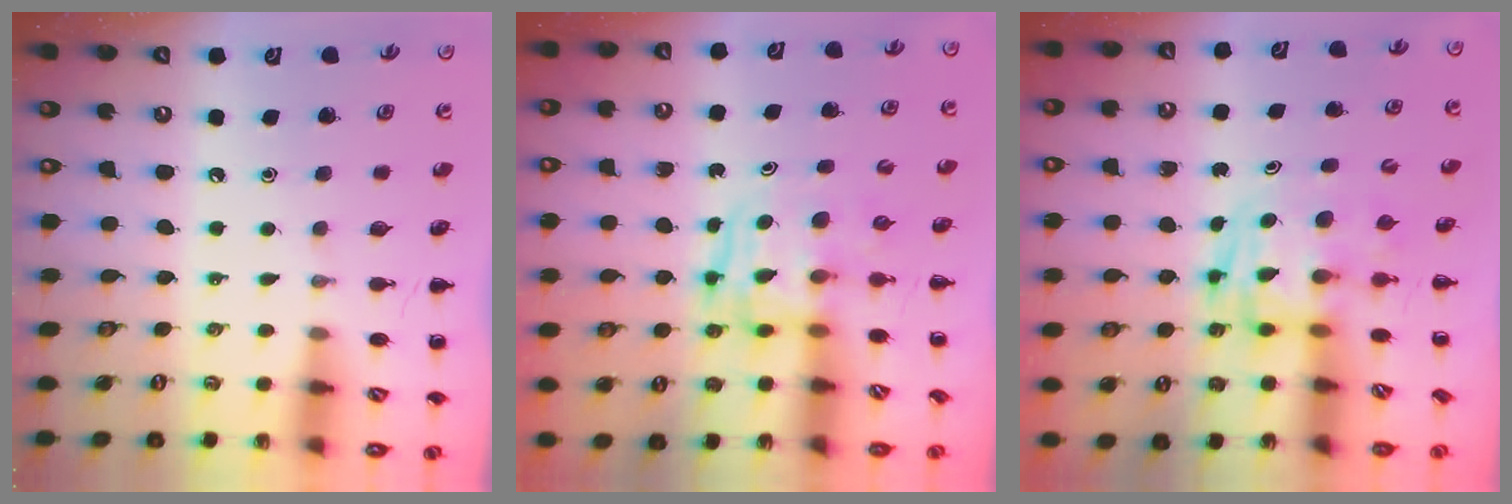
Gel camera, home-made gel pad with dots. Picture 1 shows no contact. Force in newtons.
{"total": 3.5, "press": 3.4, "slide": 0.3}
{"total": 2.9, "press": 2.8, "slide": 0.5}